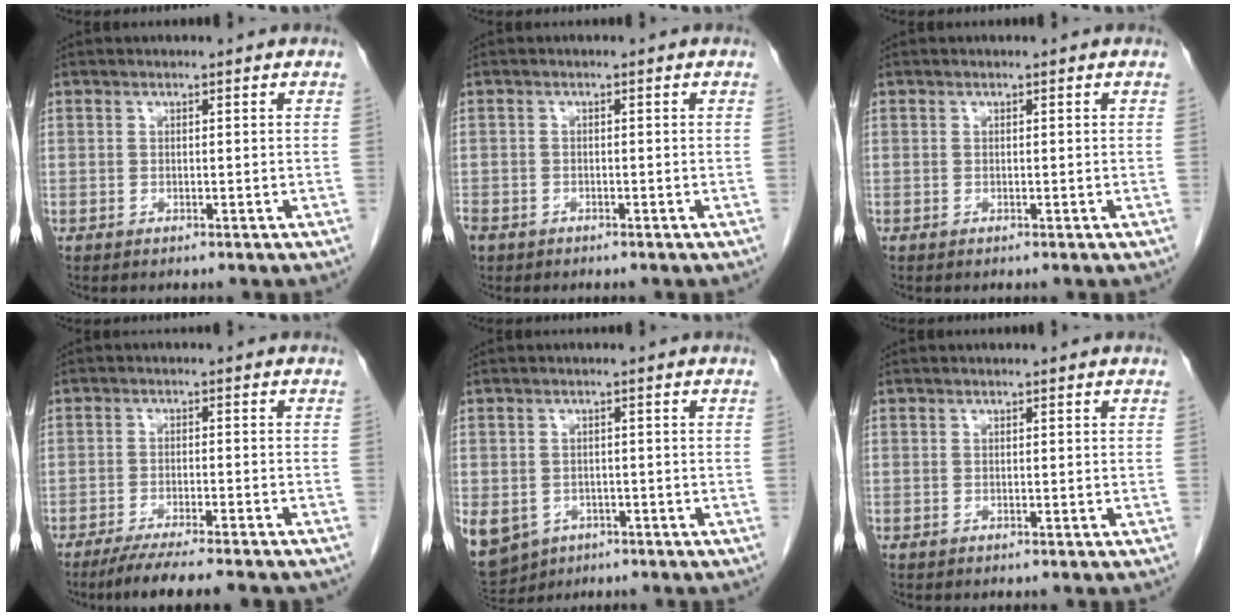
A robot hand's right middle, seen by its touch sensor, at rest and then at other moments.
{"total": 3.7, "force": [-2.6, 2.3, 1.3], "torque": [-0.038, -0.005, -0.047]}
{"total": 0.0}
{"total": 10.7, "force": [-9.1, 0.5, 5.7], "torque": [-0.071, -0.021, -0.136]}
{"total": 16.1, "force": [-7.5, 12.8, 6.4], "torque": [-0.208, -0.011, -0.097]}
{"total": 0.0}